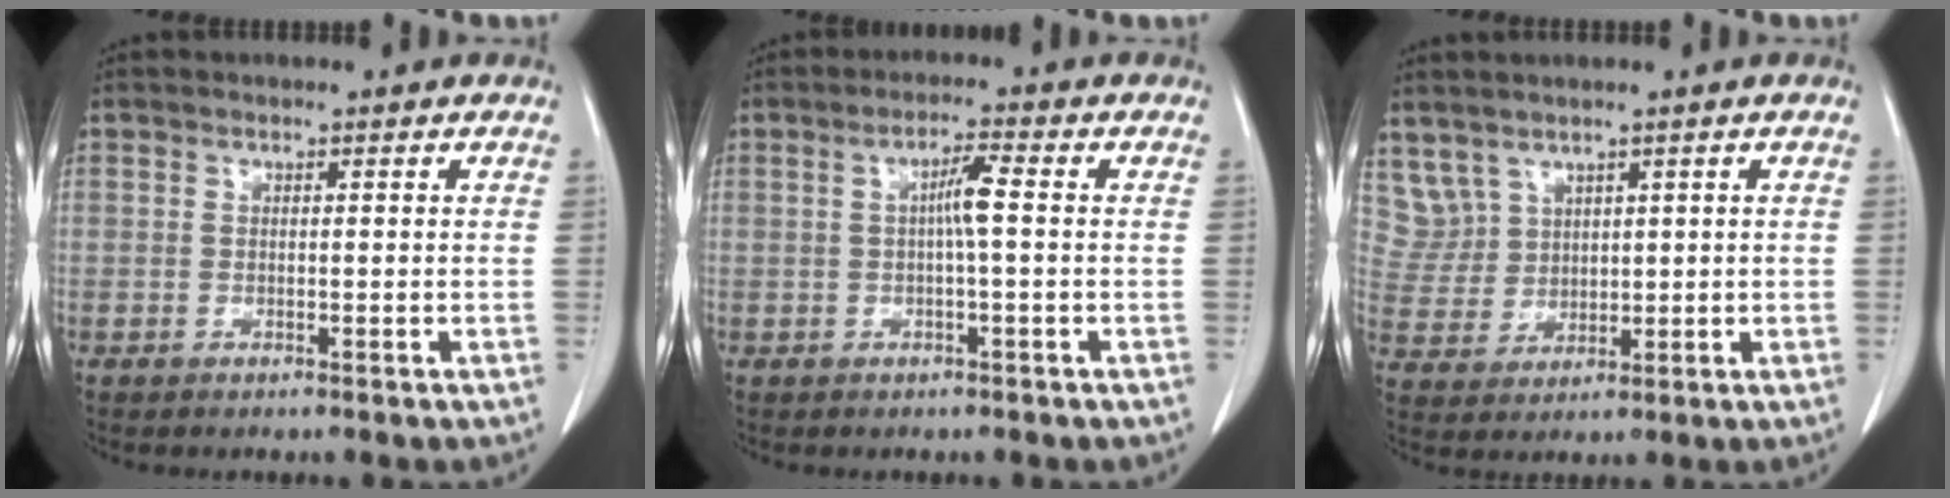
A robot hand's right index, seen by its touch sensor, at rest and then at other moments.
{"total": 3.5, "force": [0.2, 0.2, 3.5], "torque": [-0.066, 0.006, 0.002]}
{"total": 6.1, "force": [4.2, 4.4, 0.3], "torque": [-0.014, 0.020, 0.103]}